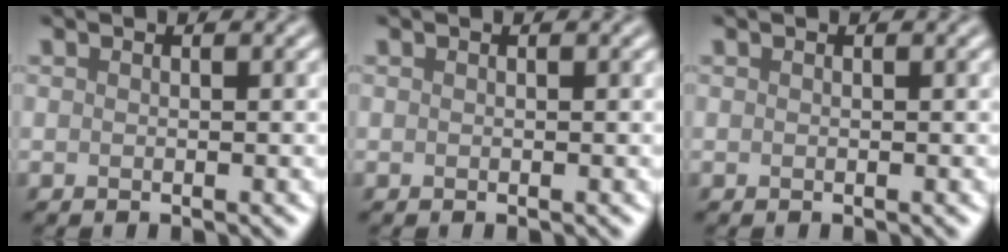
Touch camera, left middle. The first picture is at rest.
{"total": 0.0}
{"total": 0.0}